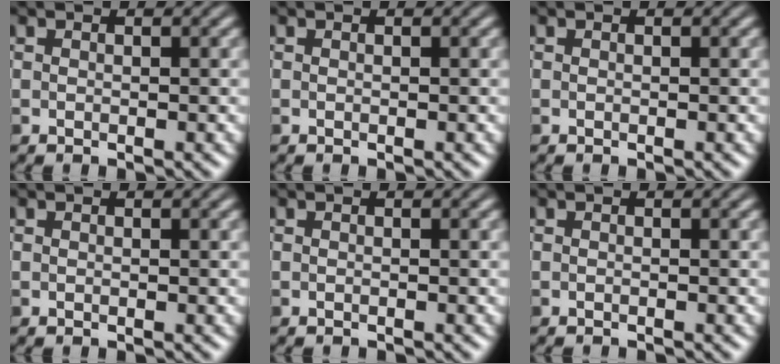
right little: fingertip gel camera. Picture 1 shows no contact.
{"total": 0.0}
{"total": 0.0}
{"total": 0.0}
{"total": 0.6, "force": [-0.6, 0.1, 0.2], "torque": [0.001, 0.000, -0.011]}
{"total": 0.8, "force": [-0.7, 0.2, 0.3], "torque": [0.003, -0.001, -0.013]}